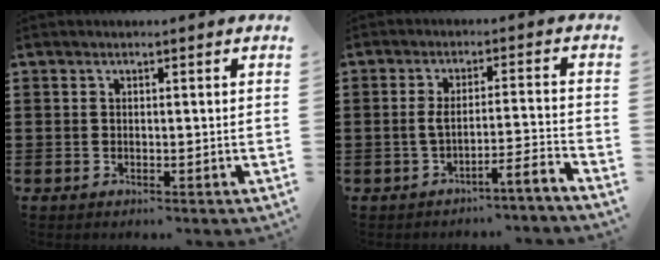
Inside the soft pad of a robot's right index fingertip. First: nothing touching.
{"total": 4.2, "force": [-3.1, -0.6, 2.8], "torque": [-0.053, -0.009, -0.065]}